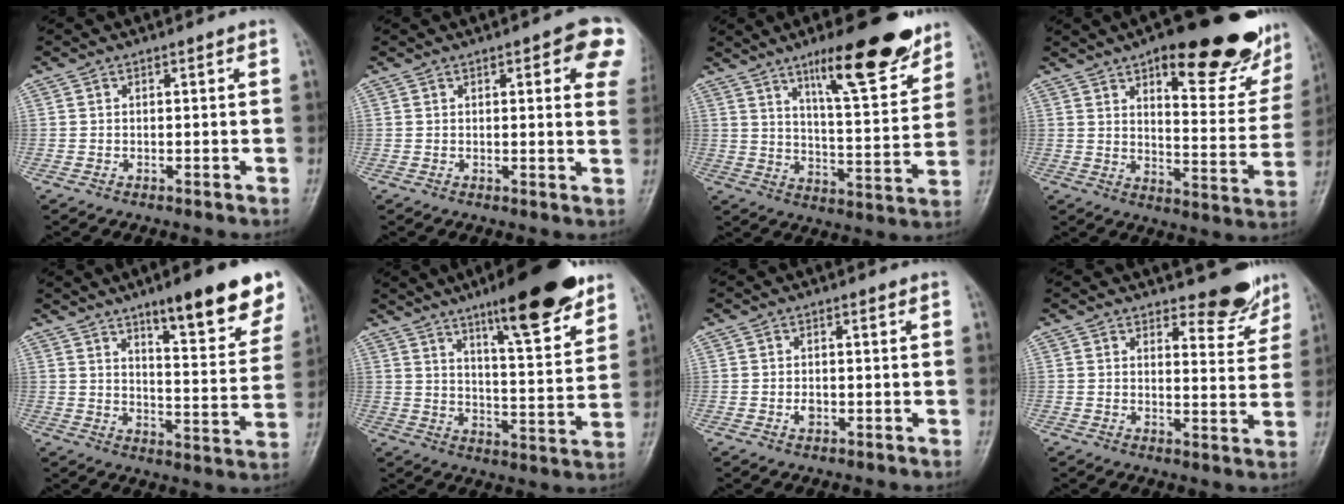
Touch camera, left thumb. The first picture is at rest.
{"total": 9.4, "force": [3.8, 2.8, 8.2], "torque": [-0.067, -0.009, 0.037]}
{"total": 17.6, "force": [11.6, 4.3, 12.5], "torque": [-0.153, -0.067, 0.182]}
{"total": 24.4, "force": [15.4, 8.4, 17.0], "torque": [-0.177, -0.067, 0.206]}
{"total": 16.3, "force": [10.4, 3.8, 12.0], "torque": [-0.124, -0.056, 0.149]}
{"total": 17.3, "force": [11.5, 3.7, 12.4], "torque": [-0.154, -0.064, 0.177]}
{"total": 1.4, "force": [-0.2, 1.0, 1.0], "torque": [-0.011, 0.000, -0.002]}
{"total": 6.5, "force": [5.6, 2.5, 2.4], "torque": [-0.004, -0.049, 0.071]}